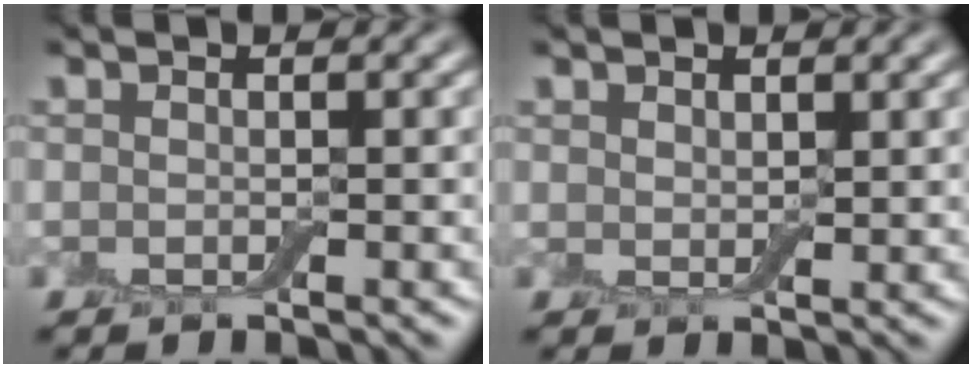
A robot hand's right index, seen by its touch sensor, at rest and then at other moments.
{"total": 0.9, "force": [0.8, 0.3, 0.2], "torque": [-0.007, -0.002, 0.017]}